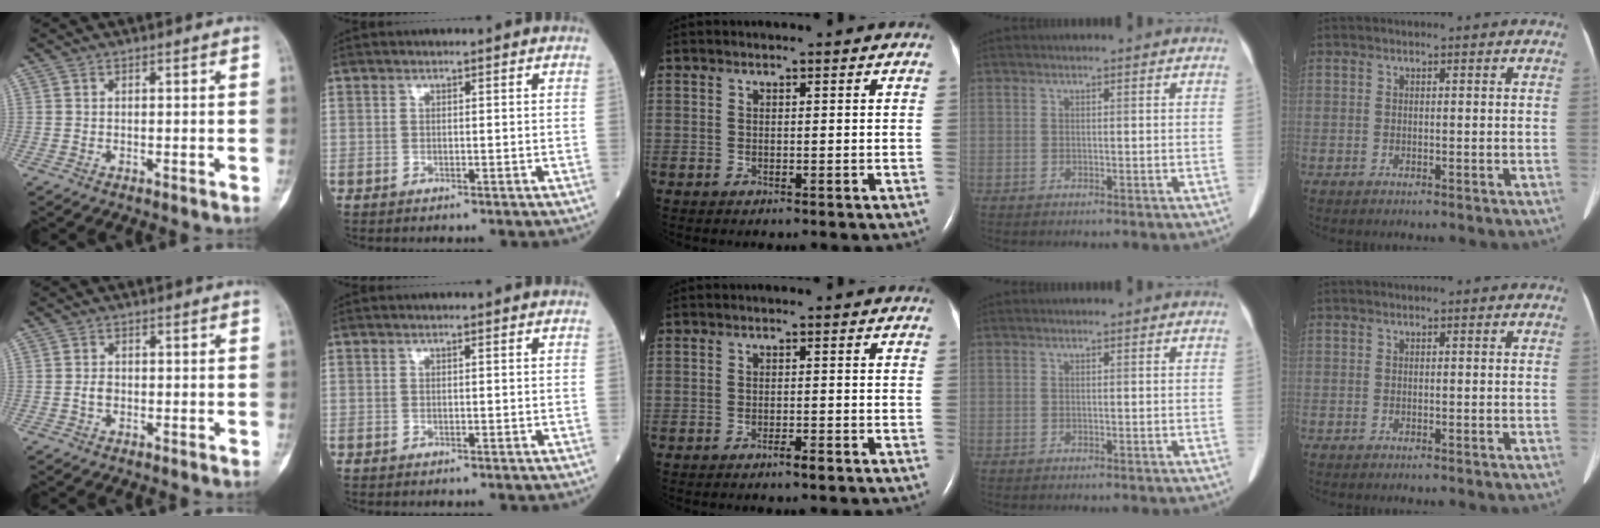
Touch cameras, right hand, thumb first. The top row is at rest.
{"thumb": {"total": 1.7, "force": [-0.3, 1.2, 1.2], "torque": [-0.021, 0.004, -0.008]}, "middle": {"total": 1.5, "force": [-1.1, 0.1, 1.1], "torque": [-0.021, -0.001, -0.016]}}